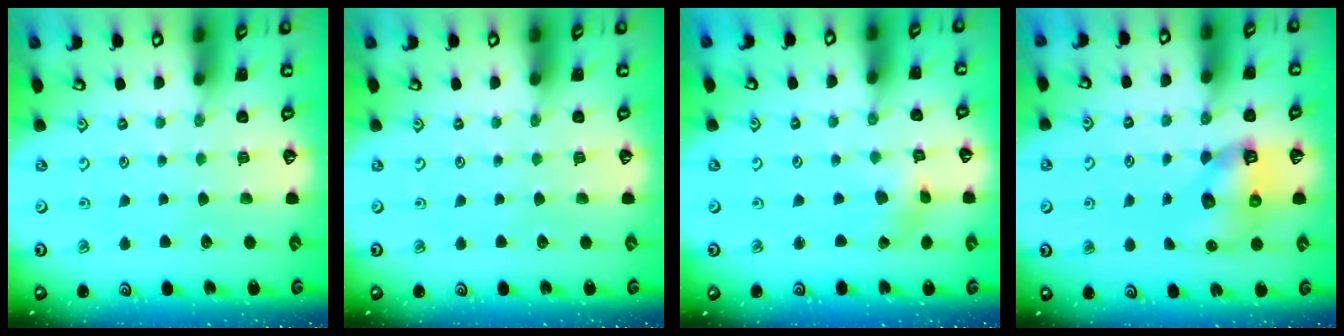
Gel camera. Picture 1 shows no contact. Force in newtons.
{"total": 0.0}
{"total": 1.4, "press": 1.3, "slide": 0.3}
{"total": 8.2, "press": 8.1, "slide": 1.0}